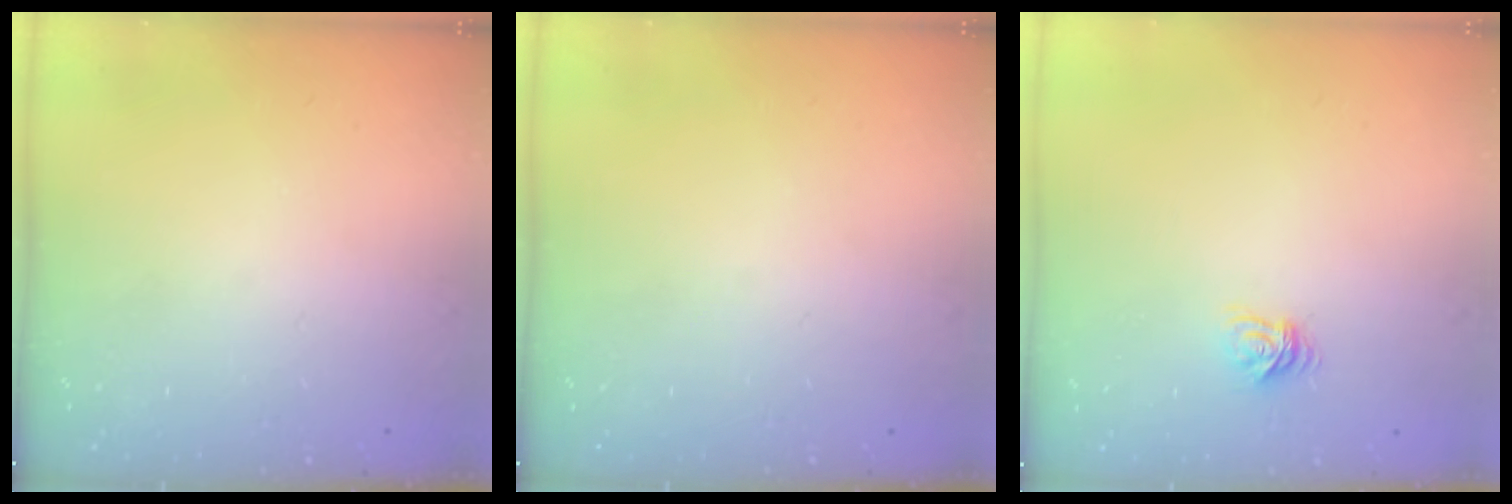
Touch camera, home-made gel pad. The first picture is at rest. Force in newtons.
{"total": 0.0}
{"total": 5.1, "press": 5.0, "slide": 0.4}